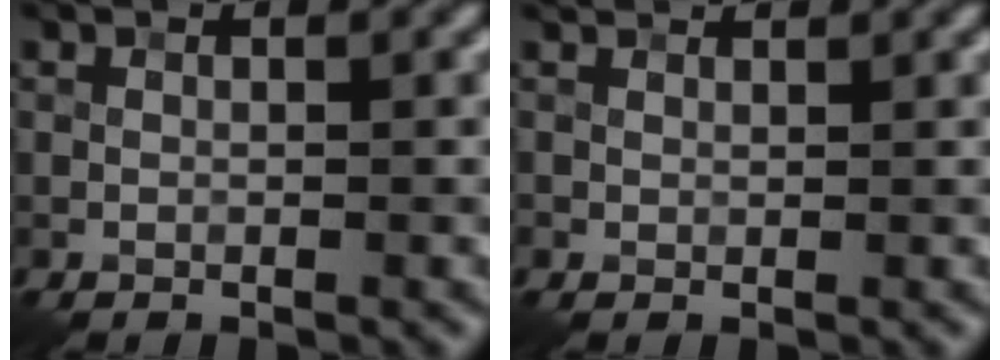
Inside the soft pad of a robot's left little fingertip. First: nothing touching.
{"total": 1.7, "force": [1.4, 0.7, 0.4], "torque": [-0.013, 0.005, 0.019]}